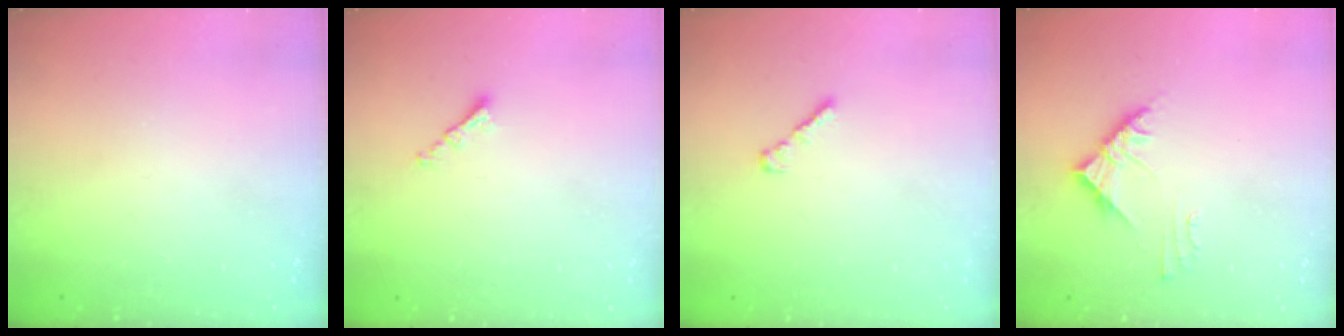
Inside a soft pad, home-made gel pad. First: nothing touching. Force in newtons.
{"total": 1.6, "press": 1.6, "slide": 0.0}
{"total": 1.3, "press": 1.3, "slide": 0.4}
{"total": 5.3, "press": 5.3, "slide": 0.2}